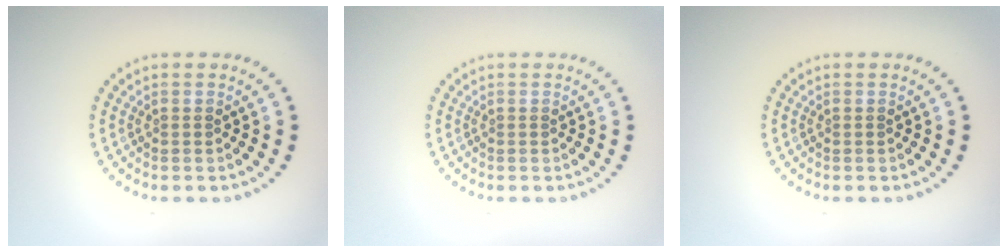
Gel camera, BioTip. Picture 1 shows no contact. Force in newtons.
{"total": 0.0}
{"total": 0.0}